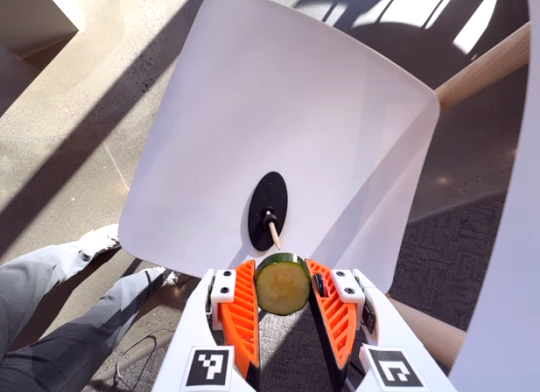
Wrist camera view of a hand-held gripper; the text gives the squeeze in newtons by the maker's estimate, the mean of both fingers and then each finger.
{"total": 9.0, "left": 9.2, "right": 8.9}